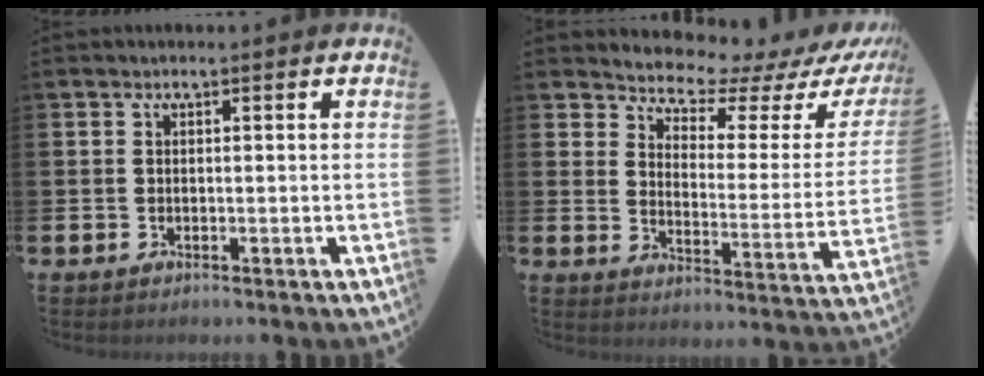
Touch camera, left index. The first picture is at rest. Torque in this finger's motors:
{"motor_torque": [1.13, -1.01, 0.23, 0.03]}